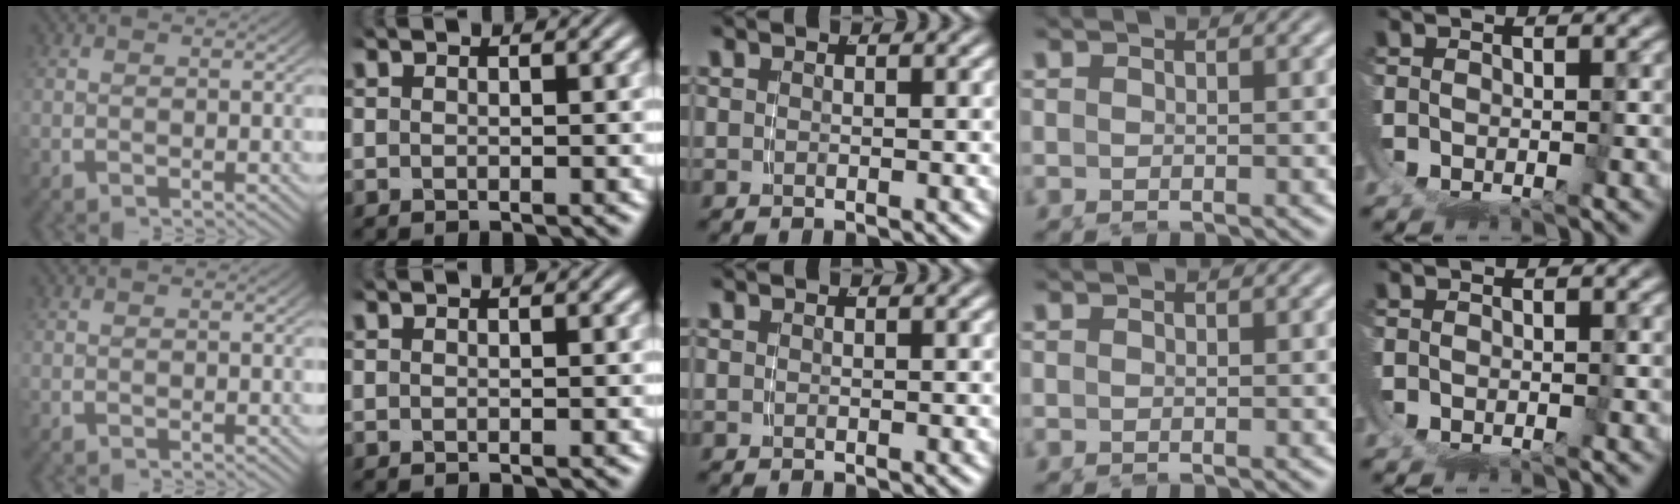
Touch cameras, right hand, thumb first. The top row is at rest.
{}